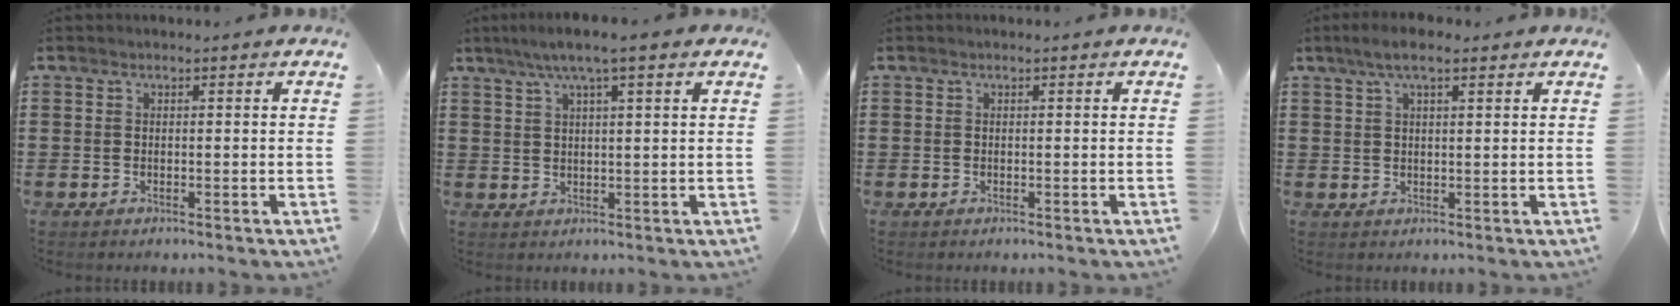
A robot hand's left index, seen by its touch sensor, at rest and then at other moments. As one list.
[{"total": 4.9, "force": [3.0, 0.3, 3.9], "torque": [-0.081, 0.003, 0.052]}, {"total": 0.0}, {"total": 4.3, "force": [2.5, 1.3, 3.3], "torque": [-0.069, 0.006, 0.044]}]